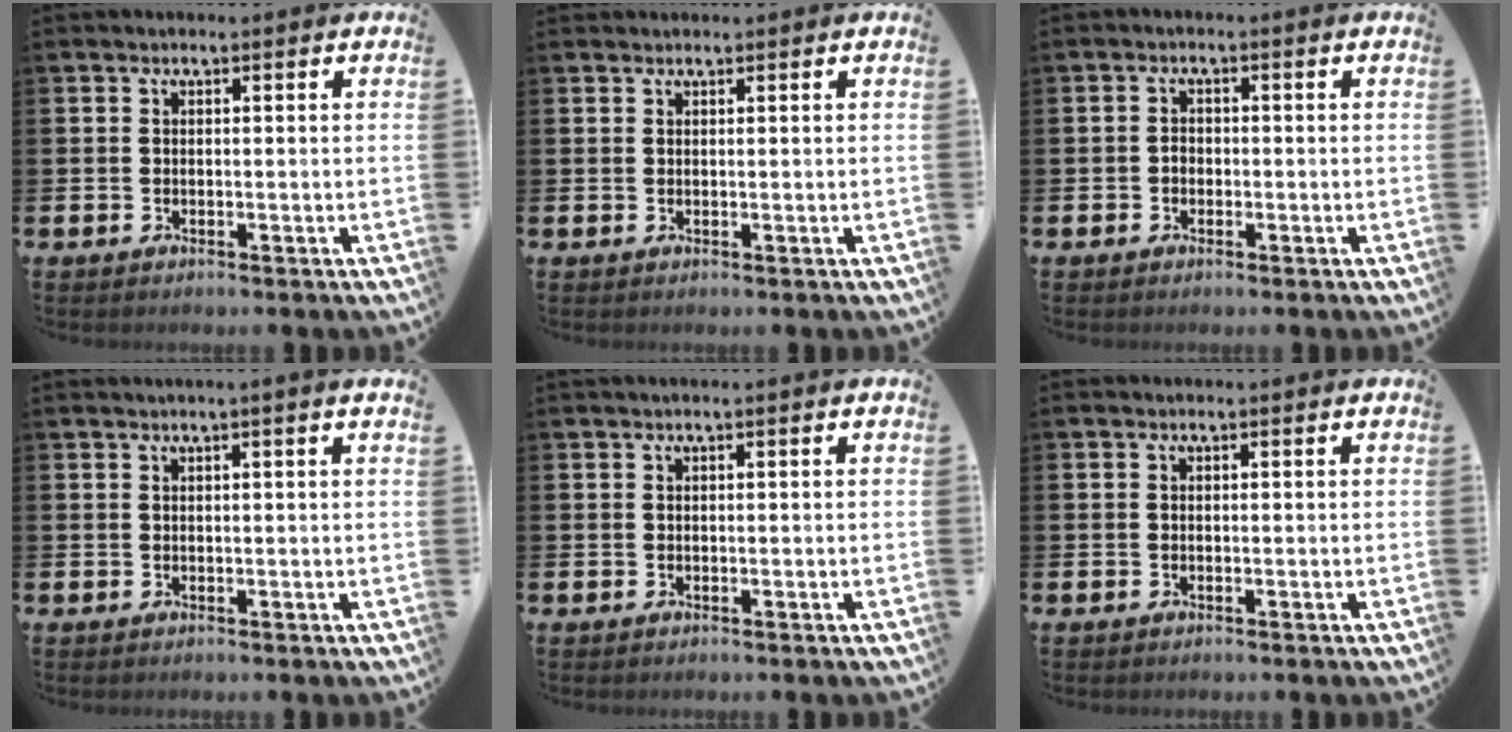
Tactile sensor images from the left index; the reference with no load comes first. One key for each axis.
{"total": 0.8, "fx": 0.8, "fy": 0.1, "fz": 0.0, "tx": 0.008, "ty": -0.002, "tz": 0.013}
{"total": 1.3, "fx": -0.4, "fy": 1.1, "fz": 0.5, "tx": -0.003, "ty": 0.002, "tz": -0.012}
{"total": 0.9, "fx": 0.5, "fy": -0.4, "fz": 0.6, "tx": -0.016, "ty": -0.001, "tz": 0.011}
{"total": 0.0}
{"total": 0.0}